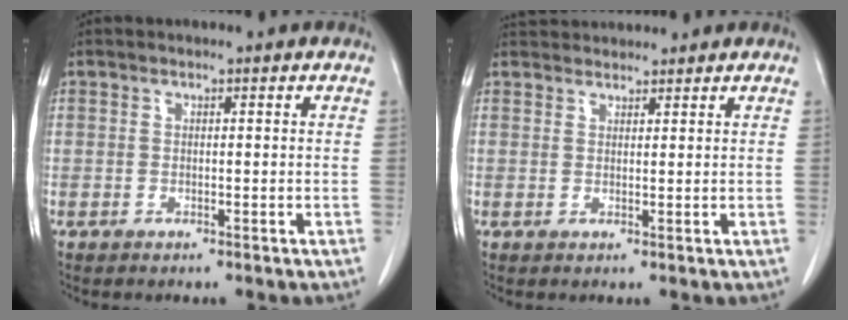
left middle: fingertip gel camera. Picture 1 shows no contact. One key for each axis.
{"total": 3.7, "fx": 3.7, "fy": 0.5, "fz": 0.2, "tx": -0.007, "ty": 0.029, "tz": 0.066}